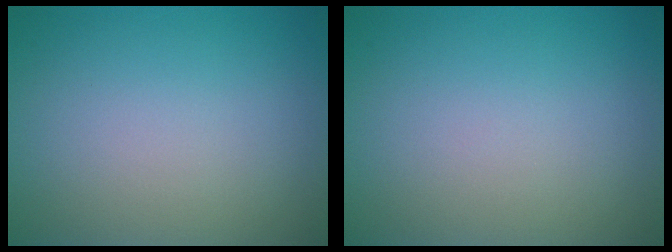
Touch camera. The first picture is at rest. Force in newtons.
{"total": 0.0}